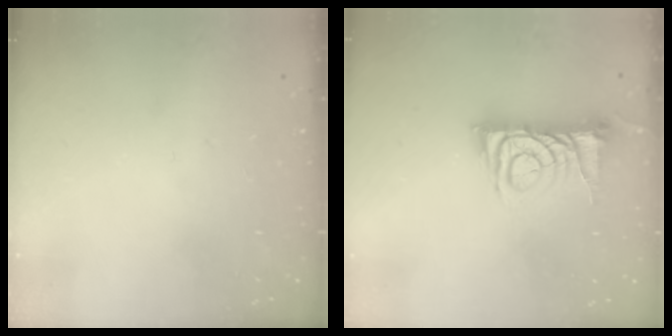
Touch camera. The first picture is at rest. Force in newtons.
{"total": 10.3, "press": 10.3, "slide": 1.0}